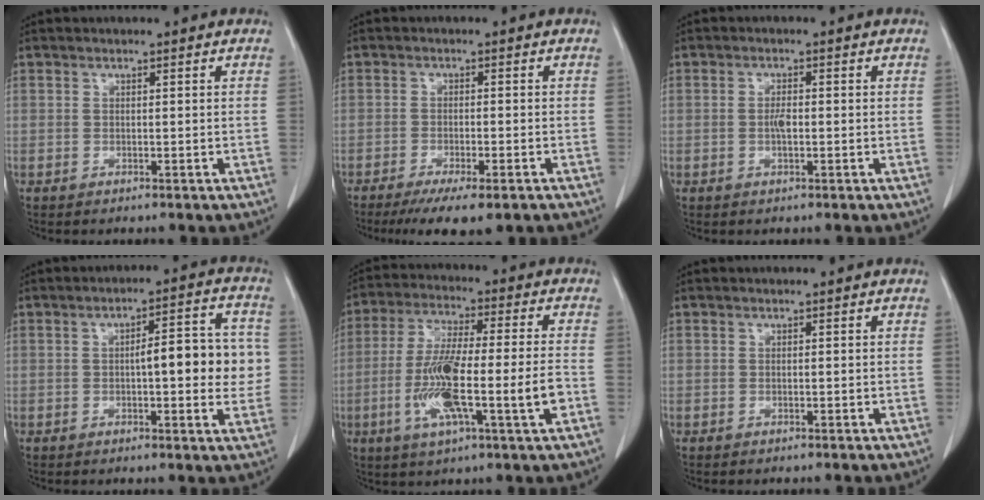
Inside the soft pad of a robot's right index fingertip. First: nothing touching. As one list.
[{"total": 8.4, "force": [-6.1, 1.5, 5.6], "torque": [-0.077, -0.017, -0.089]}, {"total": 1.9, "force": [-0.3, 0.6, 1.8], "torque": [-0.037, 0.002, -0.005]}, {"total": 9.8, "force": [-0.1, 2.8, 9.4], "torque": [-0.119, 0.025, 0.000]}, {"total": 14.5, "force": [-3.7, 1.0, 13.9], "torque": [-0.266, -0.005, -0.068]}, {"total": 0.0}]